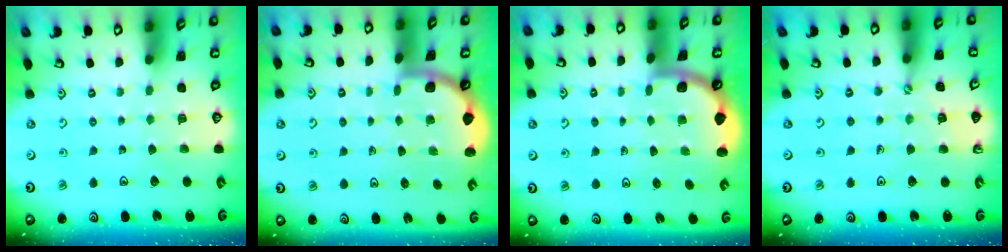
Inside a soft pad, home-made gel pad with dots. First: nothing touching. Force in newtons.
{"total": 1.8, "press": 1.8, "slide": 0.0}
{"total": 1.9, "press": 1.9, "slide": 0.0}
{"total": 3.3, "press": 3.2, "slide": 0.4}